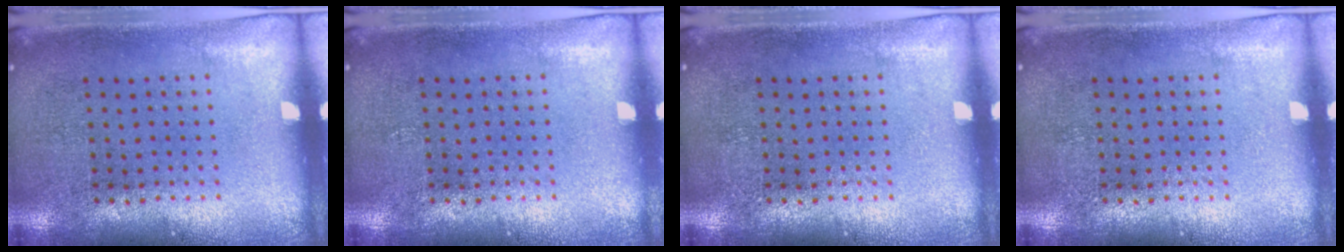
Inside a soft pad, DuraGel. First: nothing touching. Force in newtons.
{"total": 0.0}
{"total": 0.0}
{"total": 0.0}